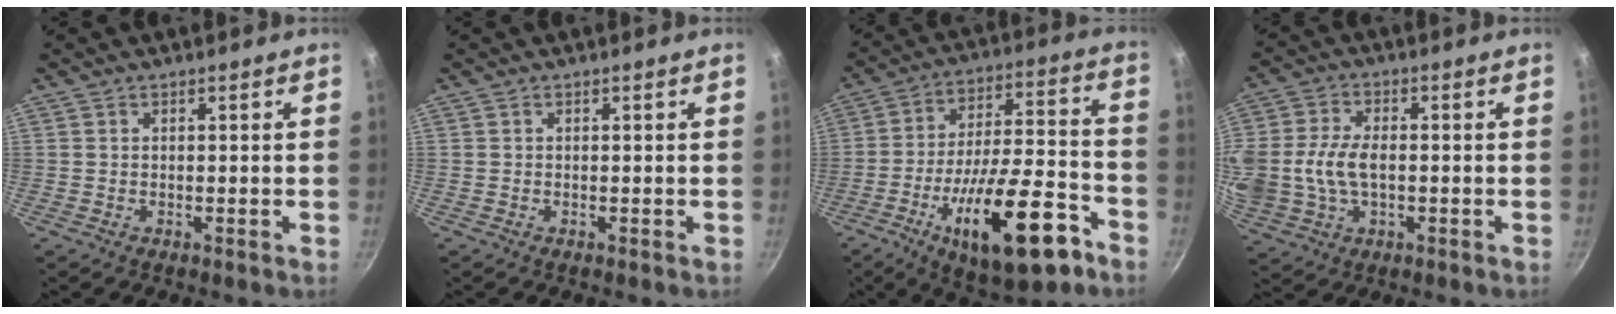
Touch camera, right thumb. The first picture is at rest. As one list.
[{"total": 0.0}, {"total": 23.0, "force": [-11.1, 8.2, 18.4], "torque": [-0.264, 0.052, -0.162]}, {"total": 14.6, "force": [-0.6, 10.0, 10.6], "torque": [-0.237, 0.018, -0.013]}]